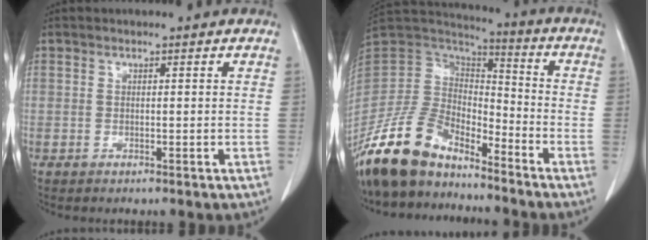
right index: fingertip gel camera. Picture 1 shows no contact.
{"total": 16.0, "force": [-13.2, 6.1, 6.5], "torque": [-0.137, 0.022, -0.257]}